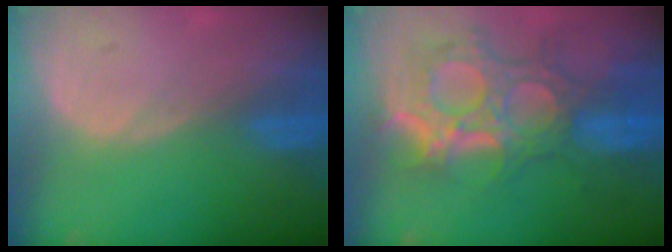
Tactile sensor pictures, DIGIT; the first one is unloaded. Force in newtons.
{"total": 12.1, "press": 10.8, "slide": 5.4}